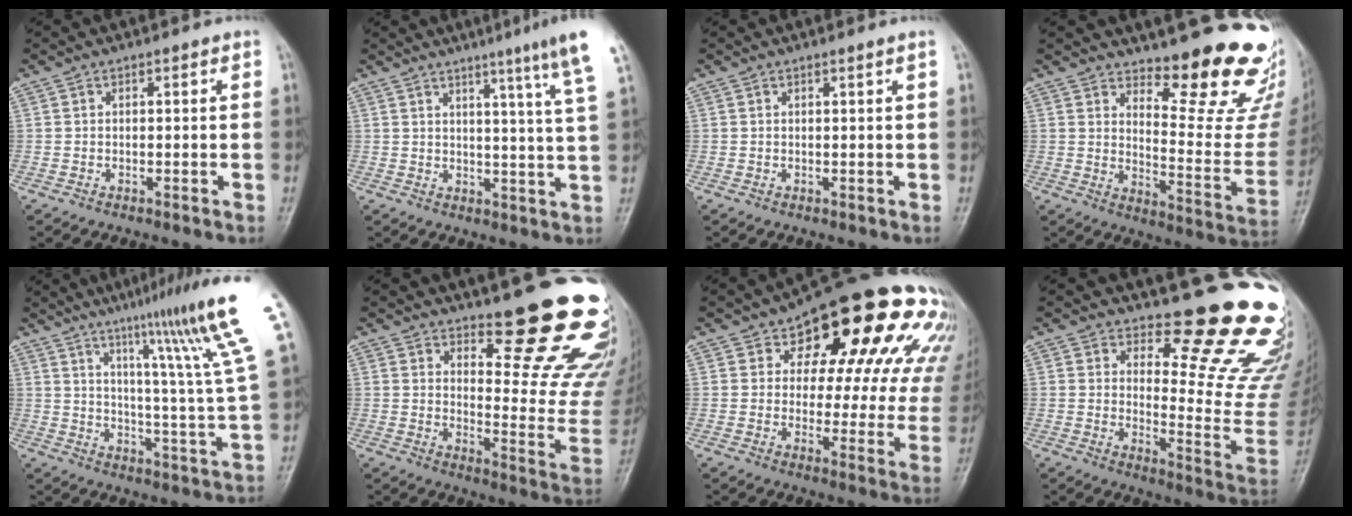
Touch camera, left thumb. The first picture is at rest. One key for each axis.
{"total": 11.2, "fx": 7.5, "fy": -1.3, "fz": 8.3, "tx": -0.107, "ty": -0.039, "tz": 0.081}
{"total": 0.7, "fx": 0.3, "fy": -0.3, "fz": 0.5, "tx": -0.018, "ty": -0.006, "tz": 0.010}
{"total": 17.8, "fx": 14.9, "fy": 4.0, "fz": 8.8, "tx": -0.066, "ty": -0.166, "tz": 0.191}
{"total": 18.3, "fx": 10.8, "fy": -0.6, "fz": 14.8, "tx": -0.201, "ty": -0.062, "tz": 0.148}
{"total": 20.2, "fx": 14.0, "fy": 5.5, "fz": 13.4, "tx": -0.132, "ty": -0.121, "tz": 0.186}
{"total": 24.4, "fx": 12.4, "fy": 12.1, "fz": 17.2, "tx": -0.189, "ty": -0.010, "tz": 0.153}
{"total": 18.2, "fx": 15.3, "fy": 4.3, "fz": 8.8, "tx": -0.062, "ty": -0.176, "tz": 0.188}